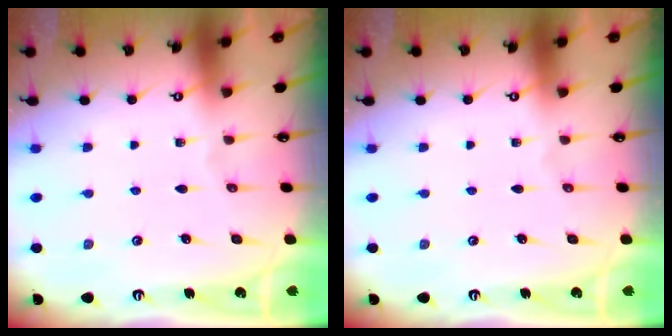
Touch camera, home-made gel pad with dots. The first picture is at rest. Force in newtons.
{"total": 0.0}